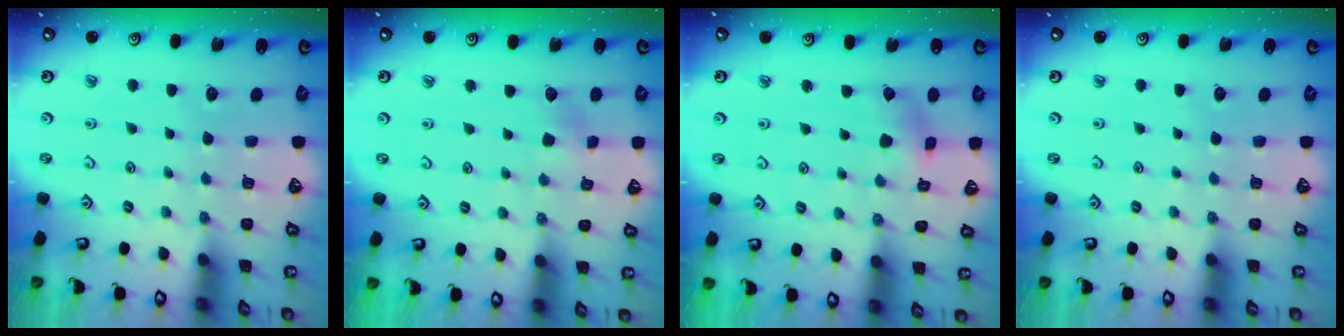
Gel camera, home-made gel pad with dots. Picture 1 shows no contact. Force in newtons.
{"total": 3.3, "press": 3.2, "slide": 0.5}
{"total": 2.8, "press": 2.7, "slide": 0.4}
{"total": 0.0}